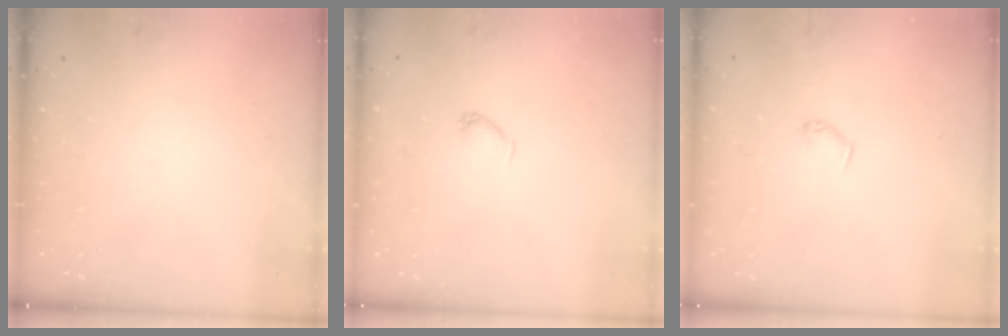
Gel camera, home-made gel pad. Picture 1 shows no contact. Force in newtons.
{"total": 3.1, "press": 3.1, "slide": 0.6}
{"total": 4.0, "press": 3.9, "slide": 0.8}